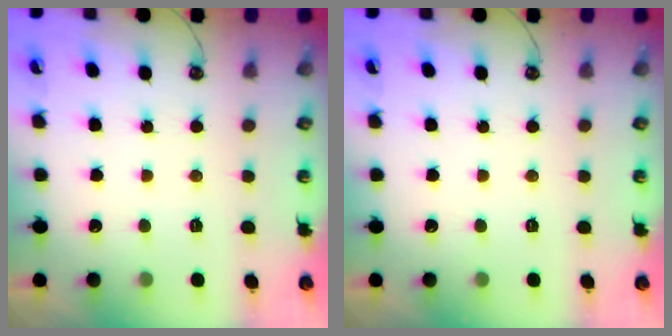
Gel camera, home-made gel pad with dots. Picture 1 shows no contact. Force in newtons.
{"total": 0.0}